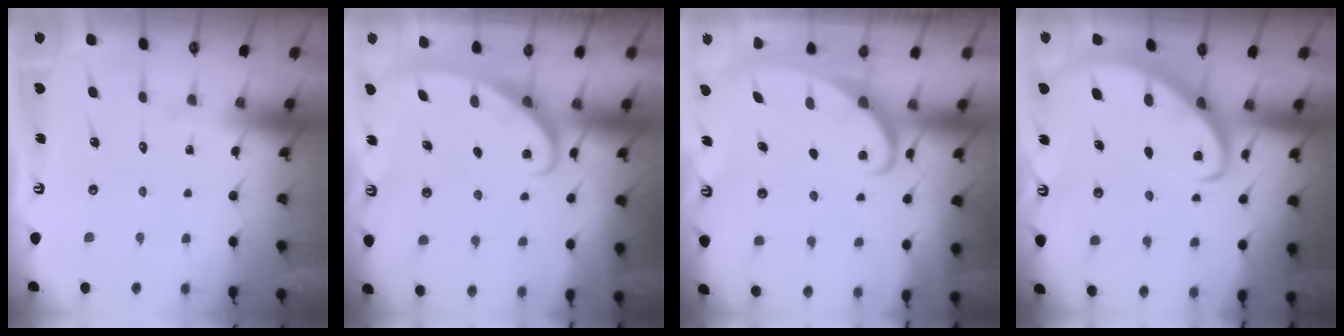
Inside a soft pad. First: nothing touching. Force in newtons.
{"total": 2.9, "press": 2.8, "slide": 0.4}
{"total": 2.2, "press": 2.1, "slide": 0.3}
{"total": 2.9, "press": 2.8, "slide": 0.4}